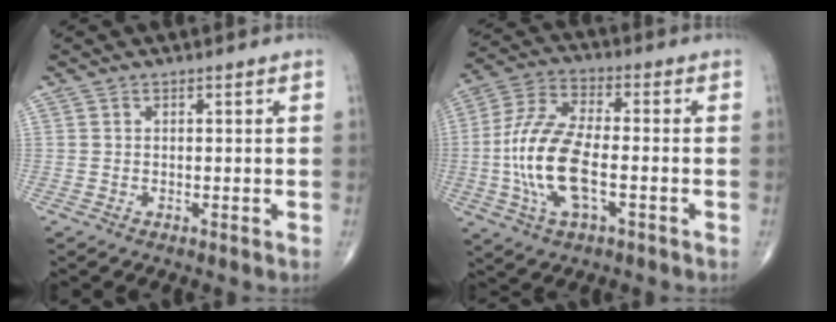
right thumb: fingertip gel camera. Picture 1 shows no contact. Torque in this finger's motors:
{"motor_torque": [2.78, 2.23, 1.82, -0.03, 0.64]}